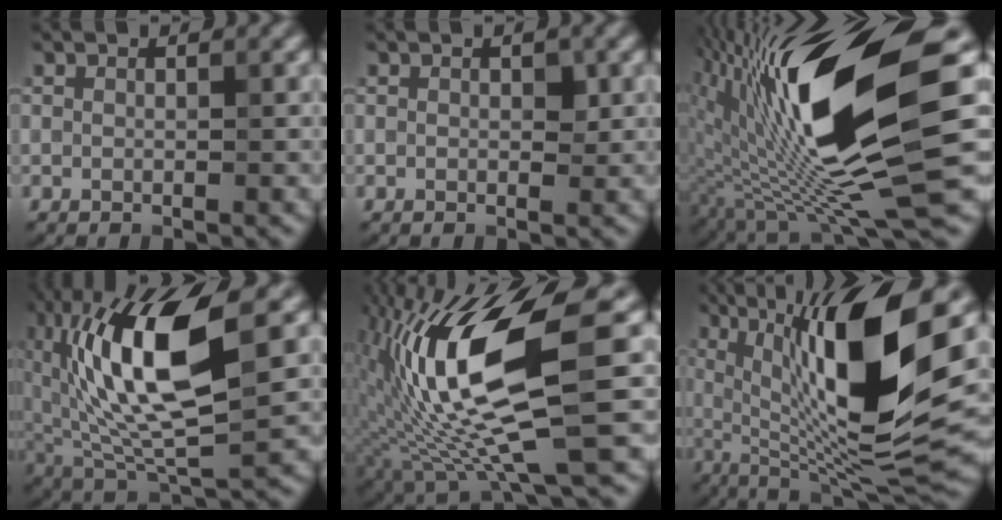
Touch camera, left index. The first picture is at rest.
{"total": 0.8, "force": [0.2, 0.5, 0.6], "torque": [-0.005, -0.001, 0.001]}
{"total": 15.5, "force": [1.2, 4.2, 14.8], "torque": [-0.261, -0.009, 0.017]}
{"total": 13.7, "force": [2.7, 5.2, 12.4], "torque": [-0.230, 0.008, 0.042]}
{"total": 15.2, "force": [0.1, 4.2, 14.7], "torque": [-0.284, 0.001, 0.005]}
{"total": 14.8, "force": [3.6, 3.8, 13.9], "torque": [-0.231, 0.000, 0.062]}